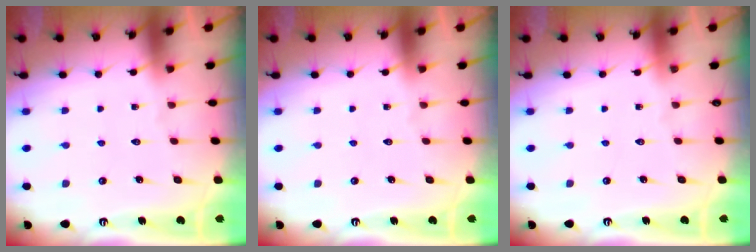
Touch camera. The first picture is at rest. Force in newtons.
{"total": 0.0}
{"total": 0.0}